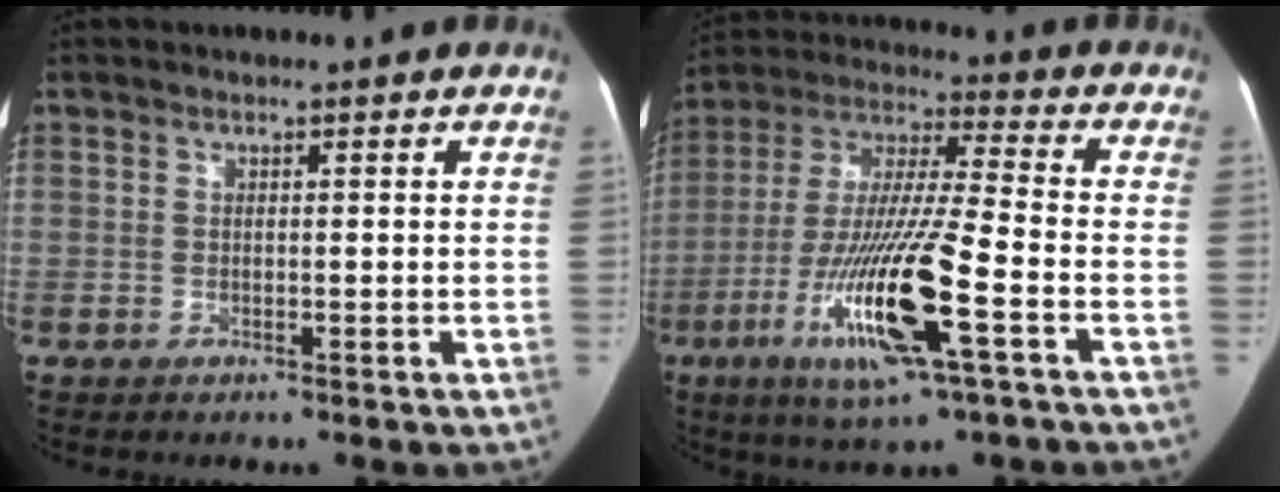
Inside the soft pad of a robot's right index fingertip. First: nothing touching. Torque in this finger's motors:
{"motor_torque": [1.97, -0.17, 0.67, 0.21]}